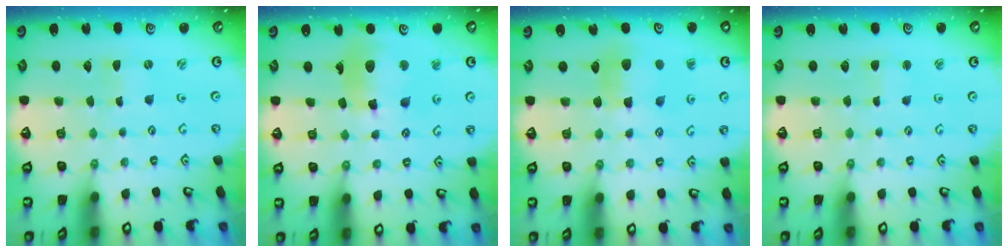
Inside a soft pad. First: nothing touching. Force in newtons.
{"total": 15.4, "press": 15.3, "slide": 1.9}
{"total": 7.4, "press": 7.4, "slide": 0.3}
{"total": 2.1, "press": 2.1, "slide": 0.2}